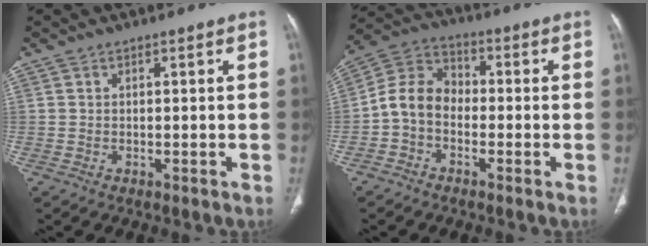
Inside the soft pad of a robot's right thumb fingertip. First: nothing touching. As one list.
[{"total": 8.2, "force": [-2.0, 6.2, 4.9], "torque": [-0.079, 0.035, -0.054]}]